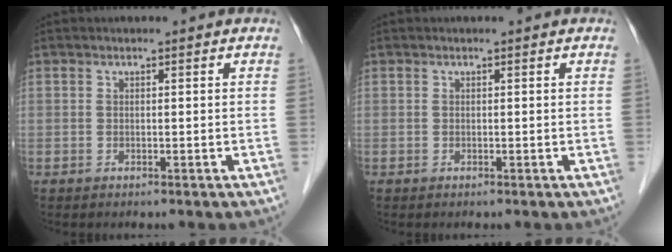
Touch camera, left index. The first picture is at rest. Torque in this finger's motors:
{"motor_torque": [0.05, 0.06, 0.00, 0.00]}